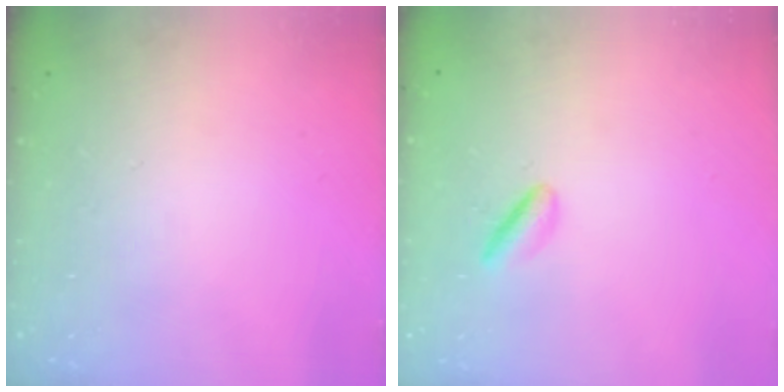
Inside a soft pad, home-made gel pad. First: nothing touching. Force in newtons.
{"total": 2.8, "press": 2.6, "slide": 1.0}